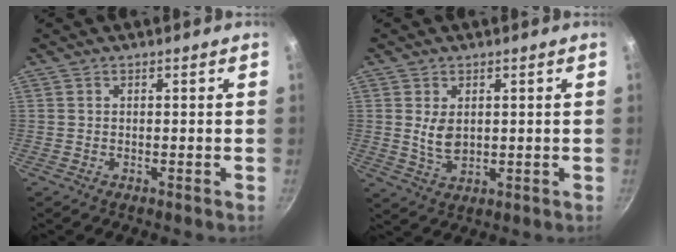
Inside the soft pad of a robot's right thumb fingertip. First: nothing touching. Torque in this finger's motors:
{"motor_torque": [-0.53, 0.09, 0.62, -0.07, 0.02]}